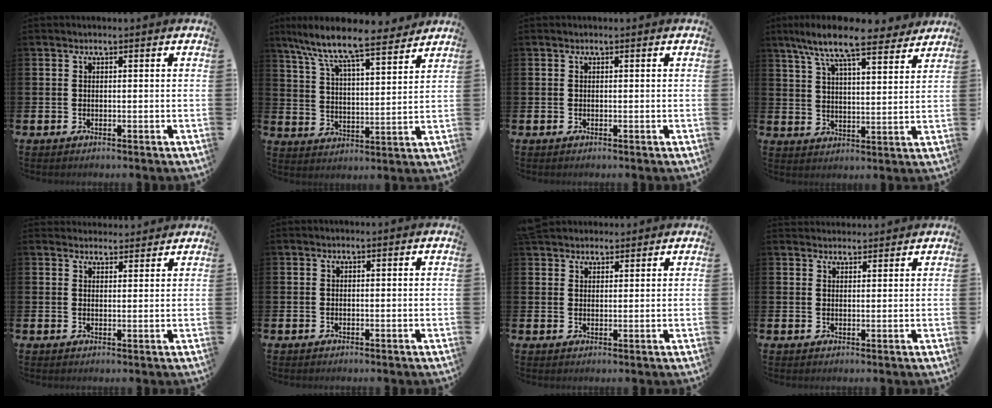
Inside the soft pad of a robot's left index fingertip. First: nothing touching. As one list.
[{"total": 9.3, "force": [8.4, 1.3, 3.8], "torque": [-0.104, -0.061, 0.142]}, {"total": 0.0}, {"total": 10.4, "force": [9.1, 1.8, 4.7], "torque": [-0.099, -0.052, 0.159]}, {"total": 2.8, "force": [2.6, 0.8, -0.3], "torque": [0.008, -0.014, 0.047]}, {"total": 0.0}, {"total": 3.1, "force": [2.8, 1.2, 0.0], "torque": [0.001, -0.008, 0.053]}, {"total": 2.3, "force": [2.2, 0.6, -0.2], "torque": [0.007, -0.011, 0.039]}]